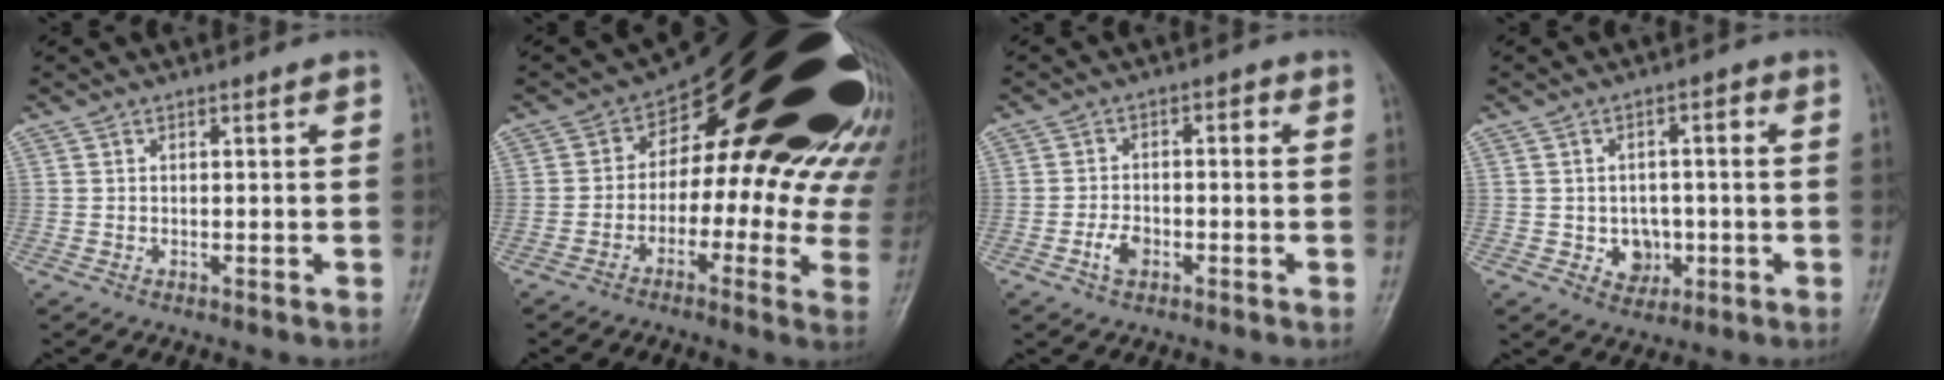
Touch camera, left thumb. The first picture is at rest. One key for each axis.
{"total": 31.4, "fx": 9.1, "fy": 15.6, "fz": 25.7, "tx": -0.236, "ty": 0.066, "tz": 0.143}
{"total": 4.6, "fx": -1.8, "fy": 3.0, "fz": 3.0, "tx": -0.042, "ty": 0.022, "tz": -0.035}
{"total": 6.2, "fx": -1.3, "fy": 5.2, "fz": 3.2, "tx": -0.009, "ty": 0.013, "tz": -0.015}